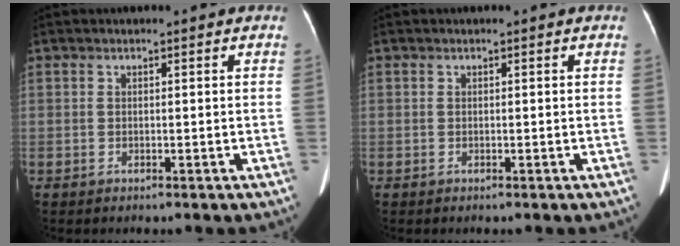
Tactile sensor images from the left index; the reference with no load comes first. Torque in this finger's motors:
{"motor_torque": [0.01, 0.02, 0.00, 0.00]}